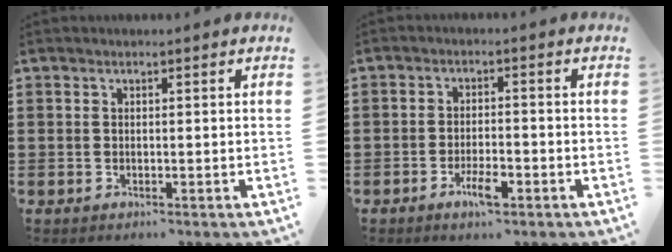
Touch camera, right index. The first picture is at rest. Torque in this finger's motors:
{"motor_torque": [0.00, 0.14, 0.21, 0.03]}